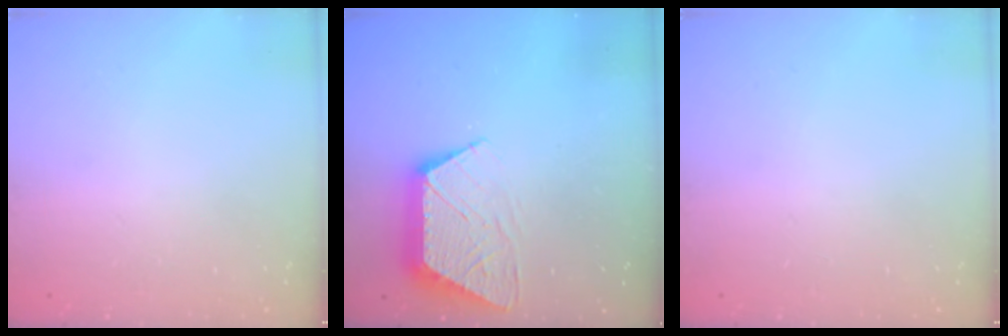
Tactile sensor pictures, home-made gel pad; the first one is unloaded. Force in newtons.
{"total": 11.2, "press": 11.2, "slide": 0.7}
{"total": 0.0}